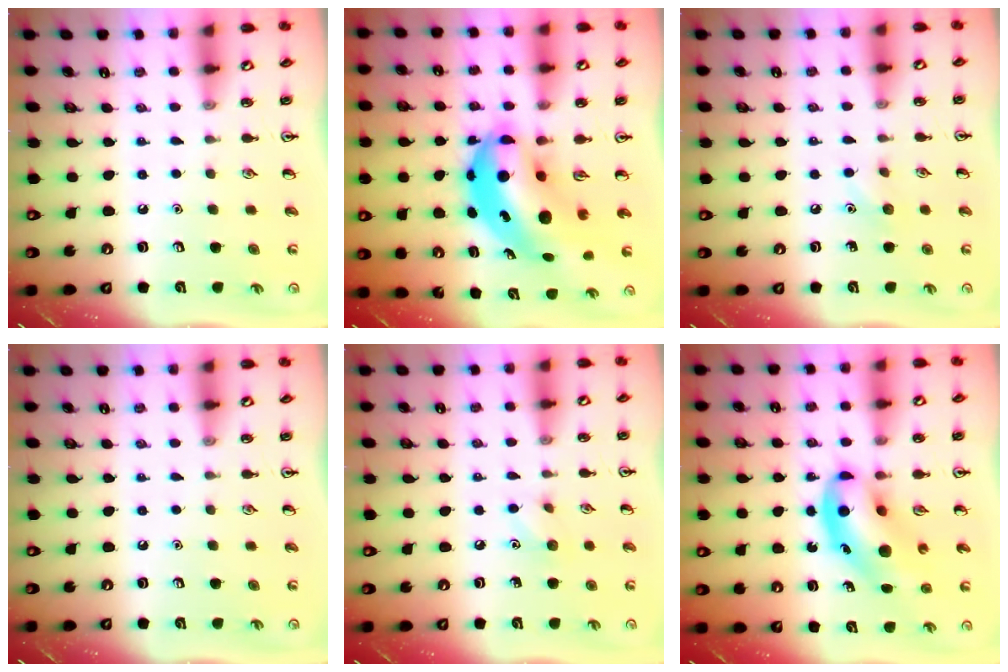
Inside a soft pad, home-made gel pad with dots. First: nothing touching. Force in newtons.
{"total": 12.1, "press": 11.7, "slide": 3.1}
{"total": 5.8, "press": 5.5, "slide": 1.8}
{"total": 0.0}
{"total": 5.2, "press": 5.0, "slide": 1.7}
{"total": 12.6, "press": 12.2, "slide": 3.4}